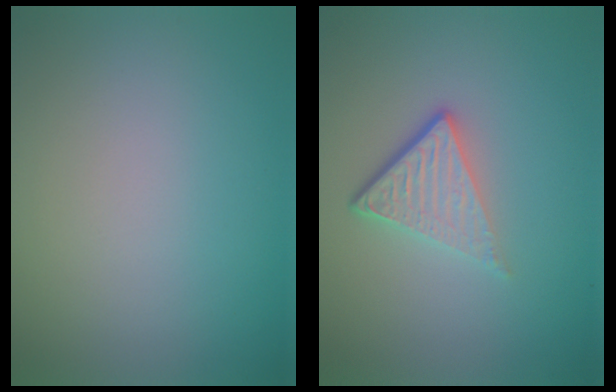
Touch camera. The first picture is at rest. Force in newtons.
{"total": 4.2, "press": 2.7, "slide": 3.2}